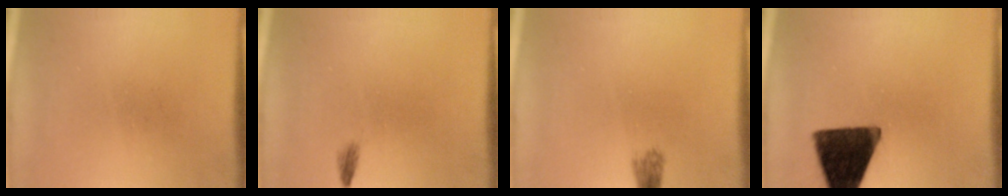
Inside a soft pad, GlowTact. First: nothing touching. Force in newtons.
{"total": 0.7}
{"total": 1.7}
{"total": 14.5}